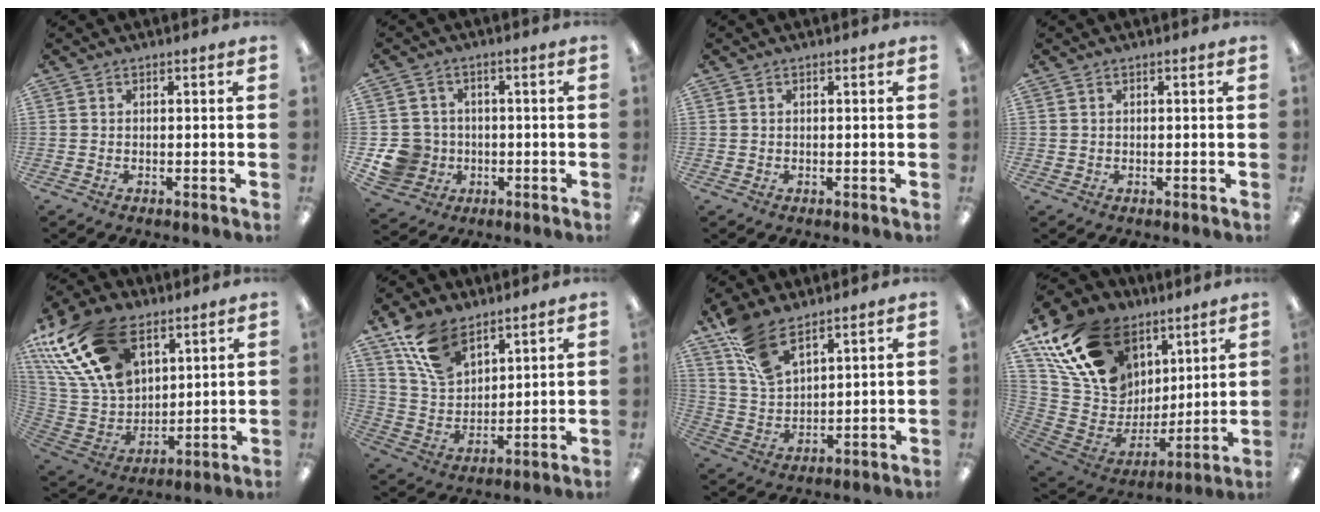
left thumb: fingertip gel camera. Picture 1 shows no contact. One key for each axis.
{"total": 8.9, "fx": -1.9, "fy": 8.4, "fz": 2.3, "tx": -0.069, "ty": 0.021, "tz": -0.025}
{"total": 0.6, "fx": 0.2, "fy": 0.5, "fz": 0.2, "tx": -0.003, "ty": 0.004, "tz": 0.003}
{"total": 0.9, "fx": 0.3, "fy": 0.8, "fz": 0.2, "tx": -0.005, "ty": 0.004, "tz": 0.006}
{"total": 24.6, "fx": 13.2, "fy": 15.0, "fz": 14.4, "tx": -0.325, "ty": -0.061, "tz": 0.239}
{"total": 13.3, "fx": 9.1, "fy": 7.3, "fz": 6.3, "tx": -0.137, "ty": -0.030, "tz": 0.178}
{"total": 11.4, "fx": 8.2, "fy": 4.8, "fz": 6.3, "tx": -0.135, "ty": -0.030, "tz": 0.158}
{"total": 23.1, "fx": 14.3, "fy": 14.9, "fz": 10.5, "tx": -0.222, "ty": -0.074, "tz": 0.281}